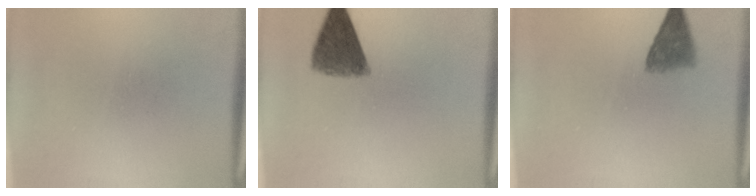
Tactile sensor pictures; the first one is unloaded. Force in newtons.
{"total": 8.1}
{"total": 4.2}